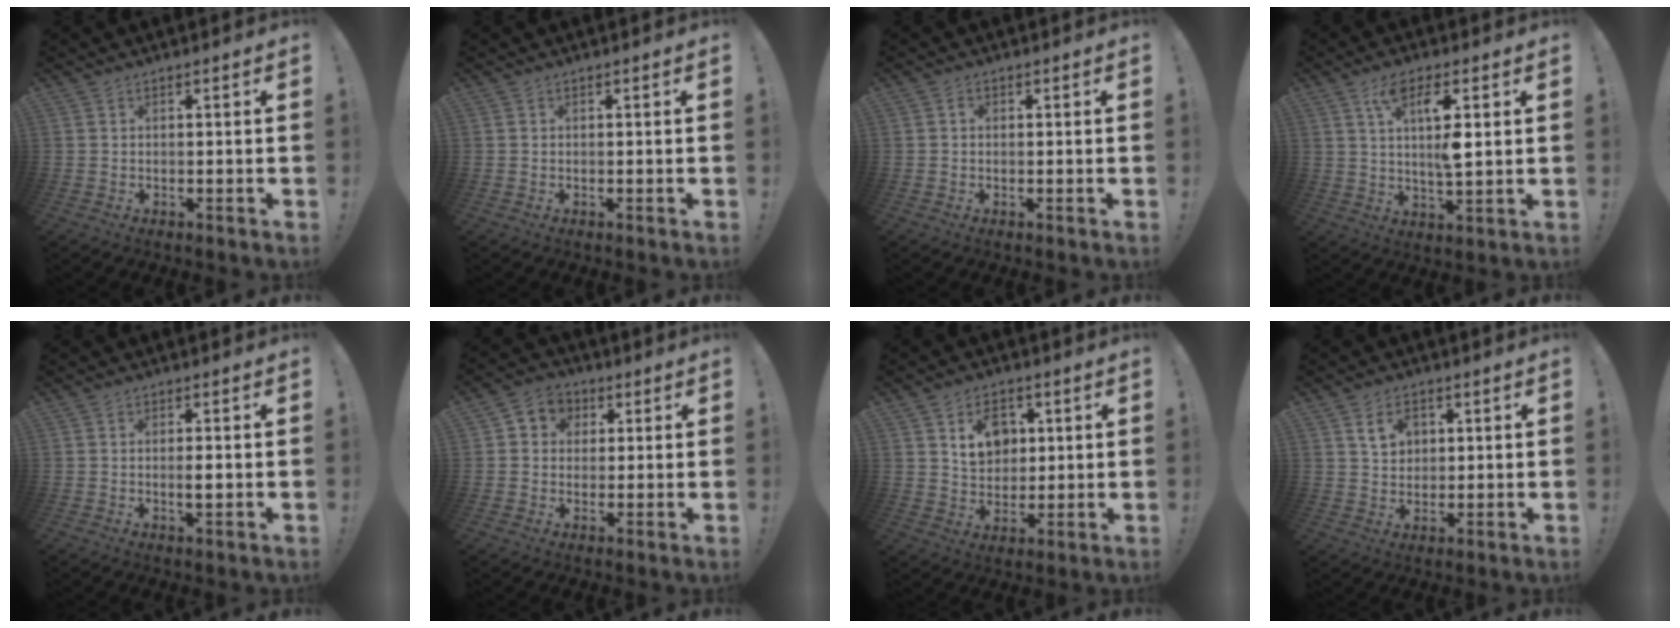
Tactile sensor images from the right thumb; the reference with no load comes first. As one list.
[{"total": 0.0}, {"total": 0.7, "force": [-0.1, 0.7, 0.2], "torque": [-0.004, 0.004, -0.003]}, {"total": 9.8, "force": [3.9, 2.8, 8.5], "torque": [-0.144, -0.008, 0.063]}, {"total": 2.2, "force": [-0.2, 0.4, 2.2], "torque": [-0.026, -0.006, -0.007]}, {"total": 5.9, "force": [0.7, 5.7, 1.6], "torque": [-0.018, 0.003, 0.016]}, {"total": 9.7, "force": [3.6, 7.6, 4.9], "torque": [-0.063, -0.011, 0.067]}, {"total": 6.2, "force": [2.5, 4.8, 3.1], "torque": [-0.046, 0.000, 0.044]}]